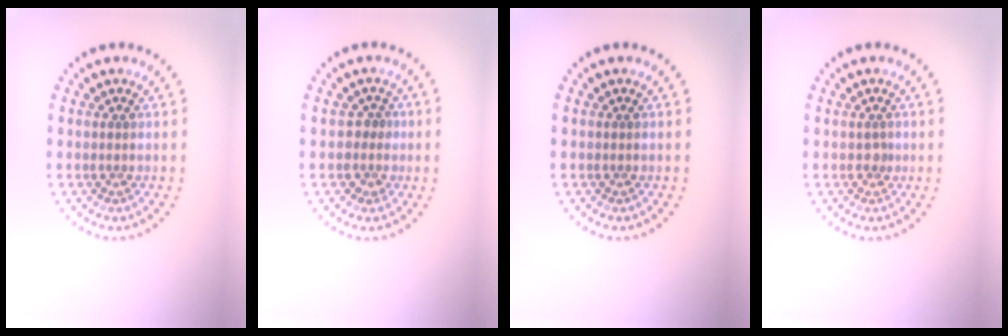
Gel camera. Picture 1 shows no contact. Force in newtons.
{"total": 1.5, "press": 1.2, "slide": 0.8}
{"total": 0.0}
{"total": 0.7, "press": 0.6, "slide": 0.4}